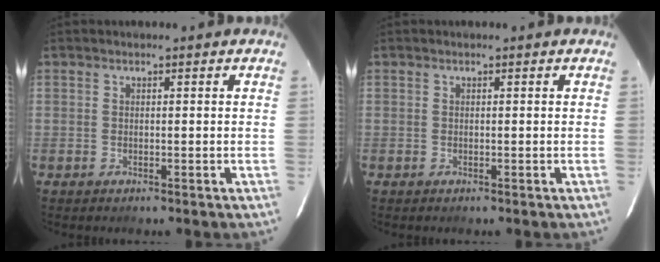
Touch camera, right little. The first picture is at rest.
{"total": 0.0}